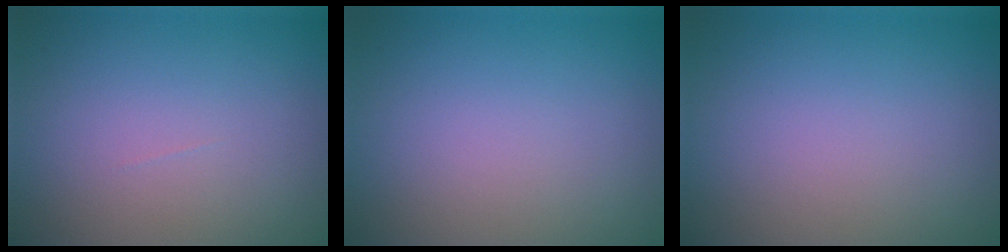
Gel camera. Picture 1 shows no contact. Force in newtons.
{"total": 0.0}
{"total": 0.0}